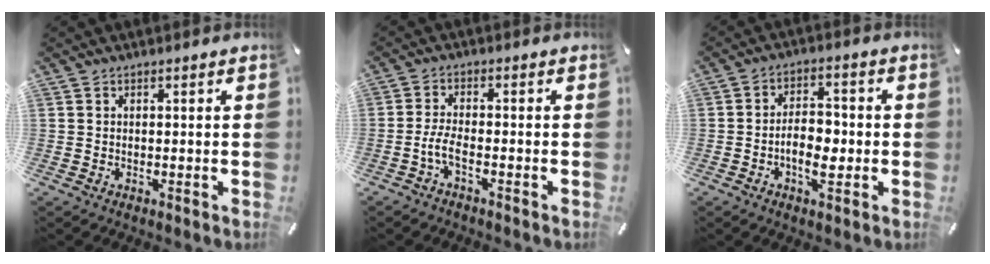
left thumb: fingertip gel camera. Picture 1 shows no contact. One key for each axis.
{"total": 4.0, "fx": -2.0, "fy": 1.0, "fz": 3.3, "tx": -0.079, "ty": -0.002, "tz": -0.040}
{"total": 7.2, "fx": -2.0, "fy": 4.2, "fz": 5.5, "tx": -0.091, "ty": 0.011, "tz": -0.036}